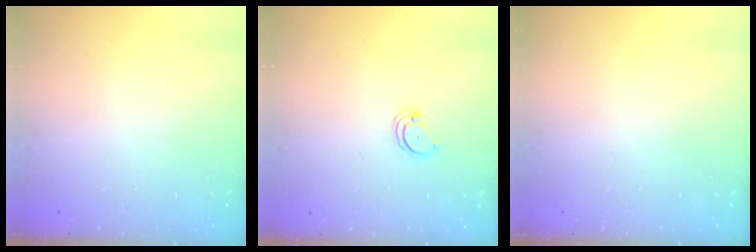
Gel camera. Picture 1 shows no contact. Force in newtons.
{"total": 2.7, "press": 2.7, "slide": 0.2}
{"total": 0.0}